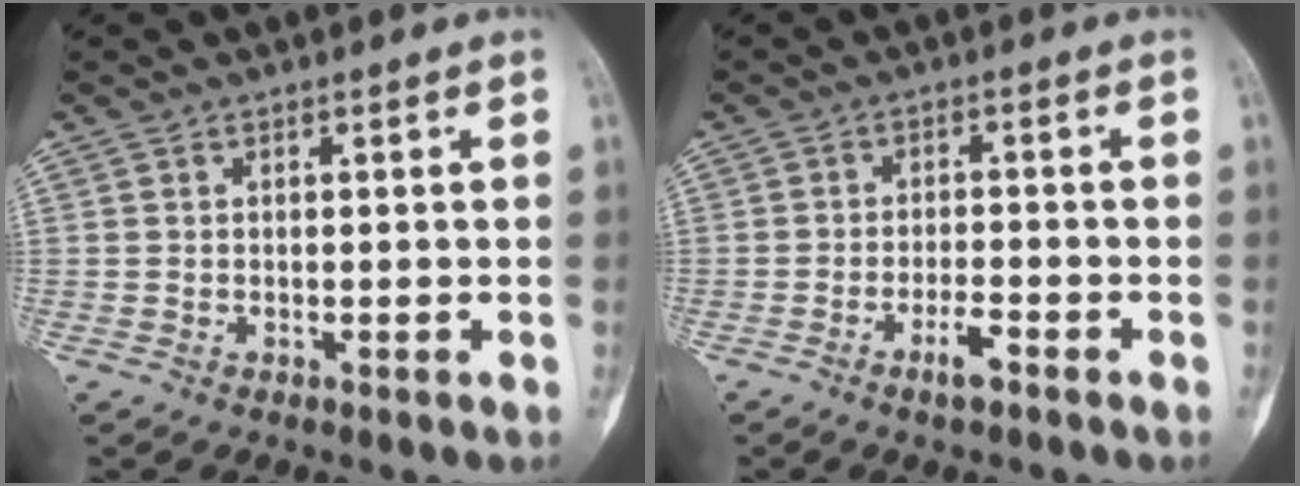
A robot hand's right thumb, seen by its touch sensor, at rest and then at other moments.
{"total": 3.6, "force": [-2.4, 0.9, 2.6], "torque": [-0.045, 0.015, -0.045]}